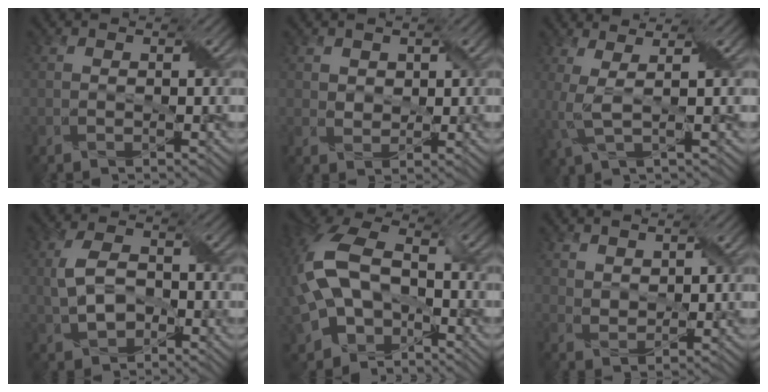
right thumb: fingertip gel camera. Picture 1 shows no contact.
{"total": 1.6, "force": [1.1, 1.2, 0.1], "torque": [-0.006, -0.003, 0.025]}
{"total": 3.7, "force": [1.0, 0.7, 3.5], "torque": [-0.084, 0.006, 0.020]}
{"total": 5.0, "force": [-0.8, 3.2, 3.8], "torque": [-0.090, 0.003, -0.014]}
{"total": 14.4, "force": [-1.9, 9.7, 10.4], "torque": [-0.271, -0.016, -0.029]}
{"total": 2.1, "force": [1.8, 1.0, 0.4], "torque": [-0.011, -0.002, 0.042]}